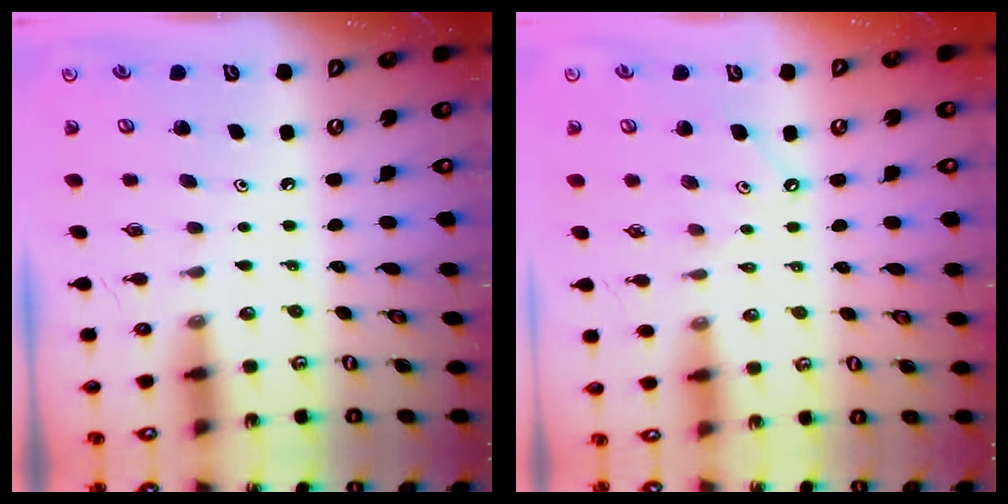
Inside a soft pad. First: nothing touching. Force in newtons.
{"total": 2.6, "press": 2.6, "slide": 0.4}